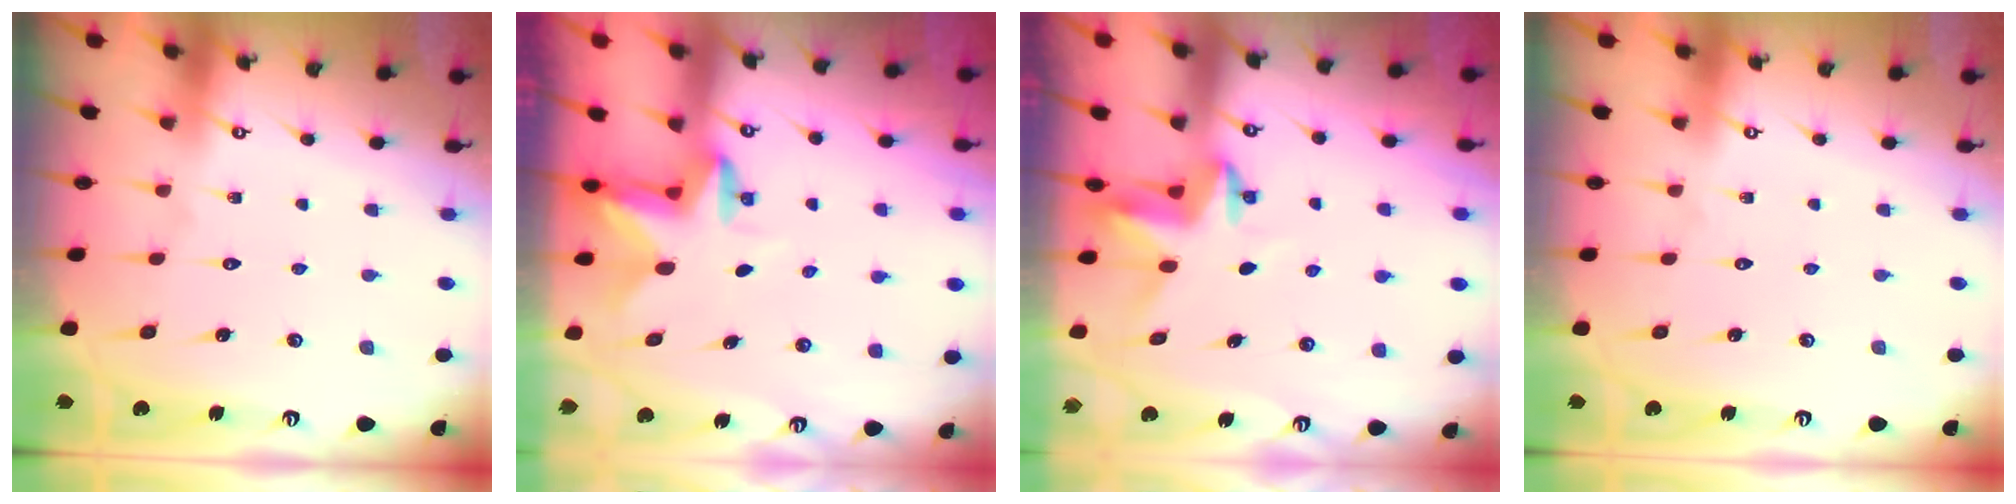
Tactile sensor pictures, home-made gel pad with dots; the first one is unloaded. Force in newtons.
{"total": 2.9, "press": 2.8, "slide": 0.5}
{"total": 3.8, "press": 3.8, "slide": 0.3}
{"total": 0.0}